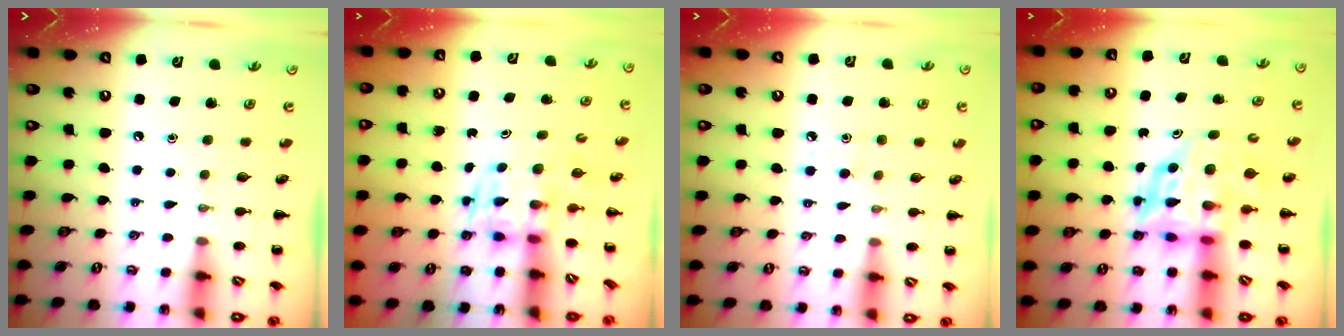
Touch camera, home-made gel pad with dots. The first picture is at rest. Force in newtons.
{"total": 4.4, "press": 4.4, "slide": 0.6}
{"total": 4.1, "press": 3.8, "slide": 1.4}
{"total": 5.5, "press": 5.2, "slide": 1.7}